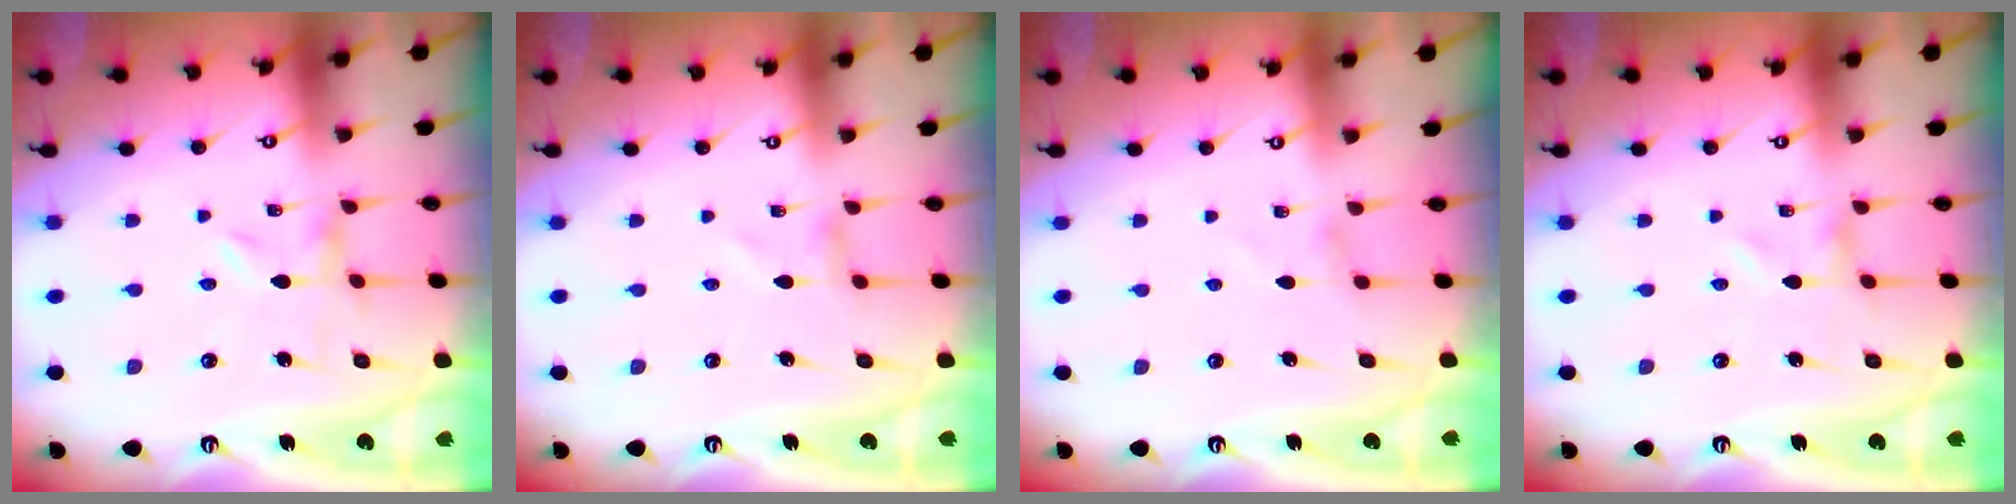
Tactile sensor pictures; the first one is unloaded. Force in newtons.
{"total": 0.0}
{"total": 0.5, "press": 0.5, "slide": 0.1}
{"total": 0.0}